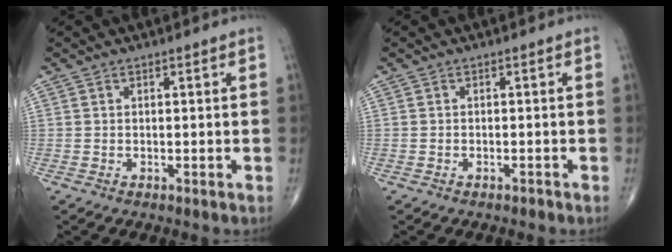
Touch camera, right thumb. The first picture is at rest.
{"total": 0.6, "force": [-0.5, 0.2, 0.1], "torque": [-0.005, 0.002, -0.010]}